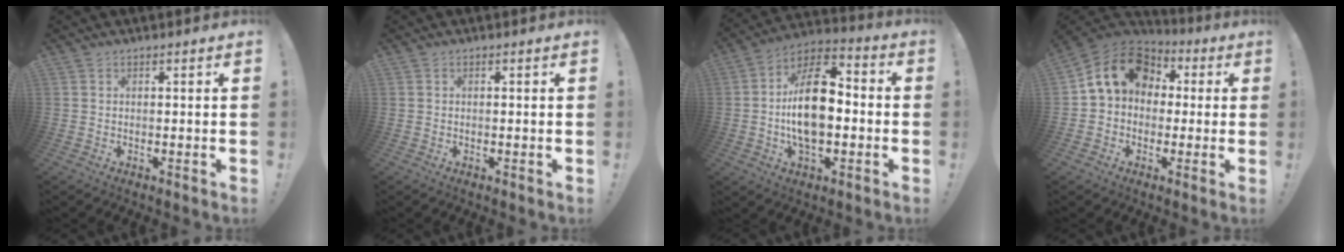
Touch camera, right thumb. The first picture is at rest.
{"total": 0.0}
{"total": 19.0, "force": [-1.9, 10.7, 15.6], "torque": [-0.267, 0.017, -0.032]}
{"total": 14.2, "force": [3.6, 11.0, 8.3], "torque": [-0.136, 0.005, 0.071]}